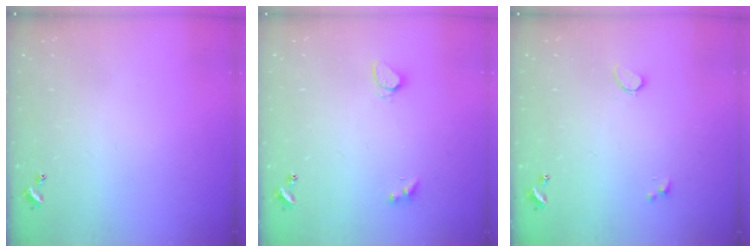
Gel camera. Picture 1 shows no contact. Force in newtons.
{"total": 2.1, "press": 2.0, "slide": 0.6}
{"total": 0.6, "press": 0.4, "slide": 0.5}